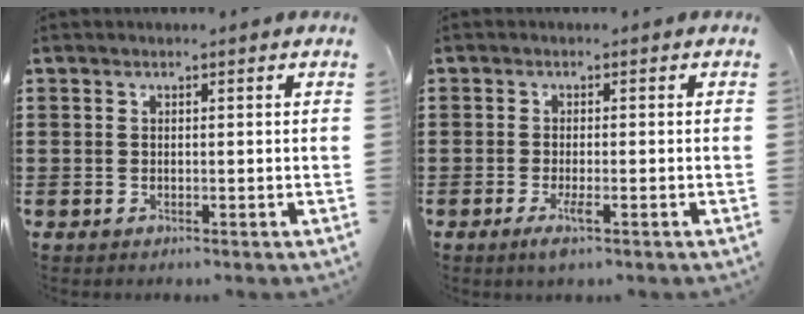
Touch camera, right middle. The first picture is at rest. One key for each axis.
{"total": 2.6, "fx": -1.0, "fy": 0.3, "fz": 2.3, "tx": -0.052, "ty": -0.009, "tz": -0.022}